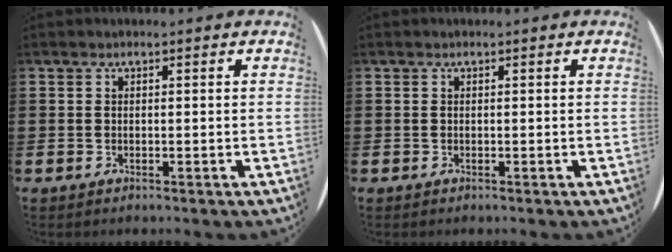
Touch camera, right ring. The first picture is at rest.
{"total": 0.0}